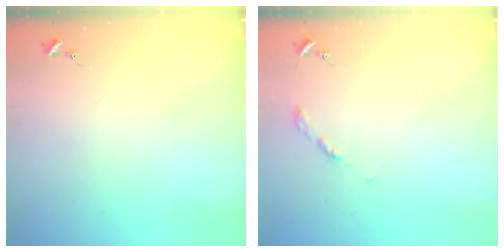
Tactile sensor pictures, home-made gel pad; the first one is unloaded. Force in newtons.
{"total": 2.7, "press": 2.6, "slide": 0.3}